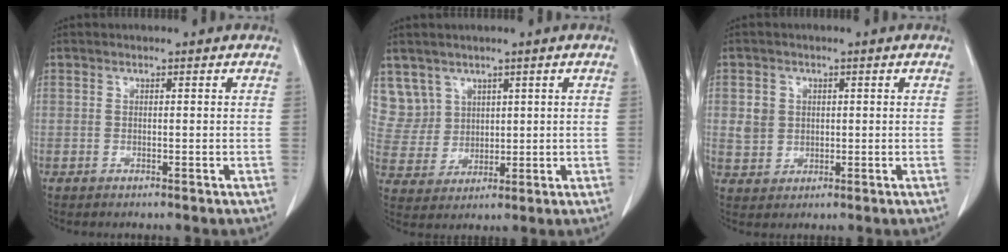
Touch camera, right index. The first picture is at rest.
{"total": 7.4, "force": [4.3, 6.0, -0.1], "torque": [0.001, 0.014, 0.102]}
{"total": 4.2, "force": [0.8, 3.8, 1.7], "torque": [-0.036, 0.014, 0.025]}